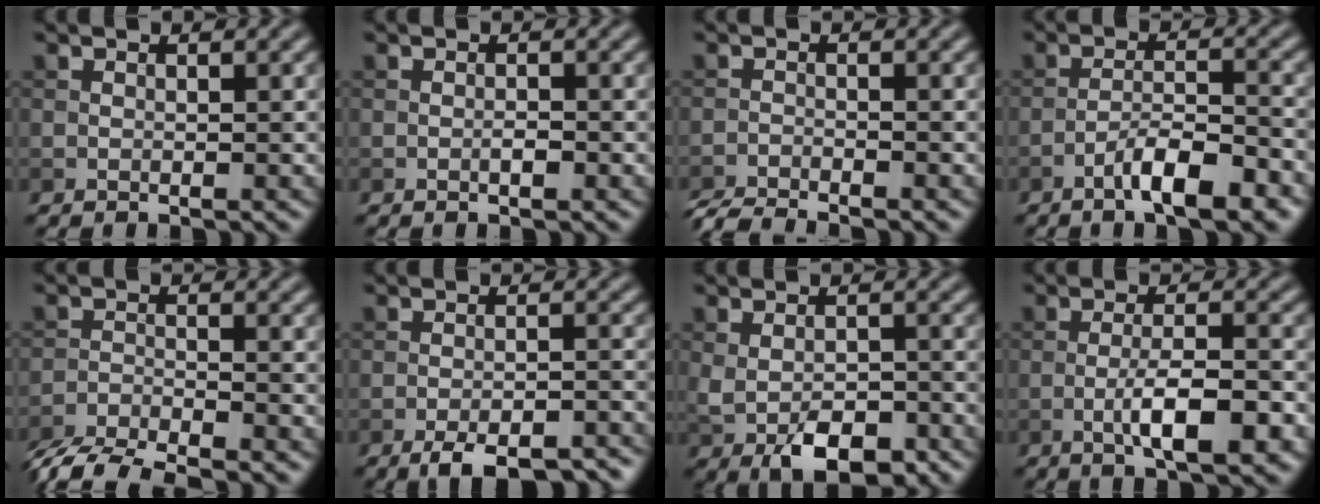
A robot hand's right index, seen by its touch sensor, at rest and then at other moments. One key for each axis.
{"total": 0.9, "fx": -0.4, "fy": 0.3, "fz": 0.8, "tx": -0.015, "ty": 0.001, "tz": -0.006}
{"total": 3.8, "fx": -3.6, "fy": 0.2, "fz": 1.2, "tx": -0.026, "ty": -0.013, "tz": -0.073}
{"total": 5.6, "fx": -3.5, "fy": 1.1, "fz": 4.2, "tx": -0.070, "ty": 0.010, "tz": -0.060}
{"total": 6.6, "fx": -6.0, "fy": 1.2, "fz": 2.5, "tx": -0.053, "ty": -0.021, "tz": -0.106}
{"total": 6.5, "fx": -5.1, "fy": 1.8, "fz": 3.7, "tx": -0.057, "ty": -0.008, "tz": -0.070}
{"total": 5.2, "fx": -2.3, "fy": 2.7, "fz": 3.9, "tx": -0.070, "ty": -0.014, "tz": -0.037}
{"total": 5.3, "fx": -1.9, "fy": 1.4, "fz": 4.8, "tx": -0.086, "ty": 0.000, "tz": -0.031}